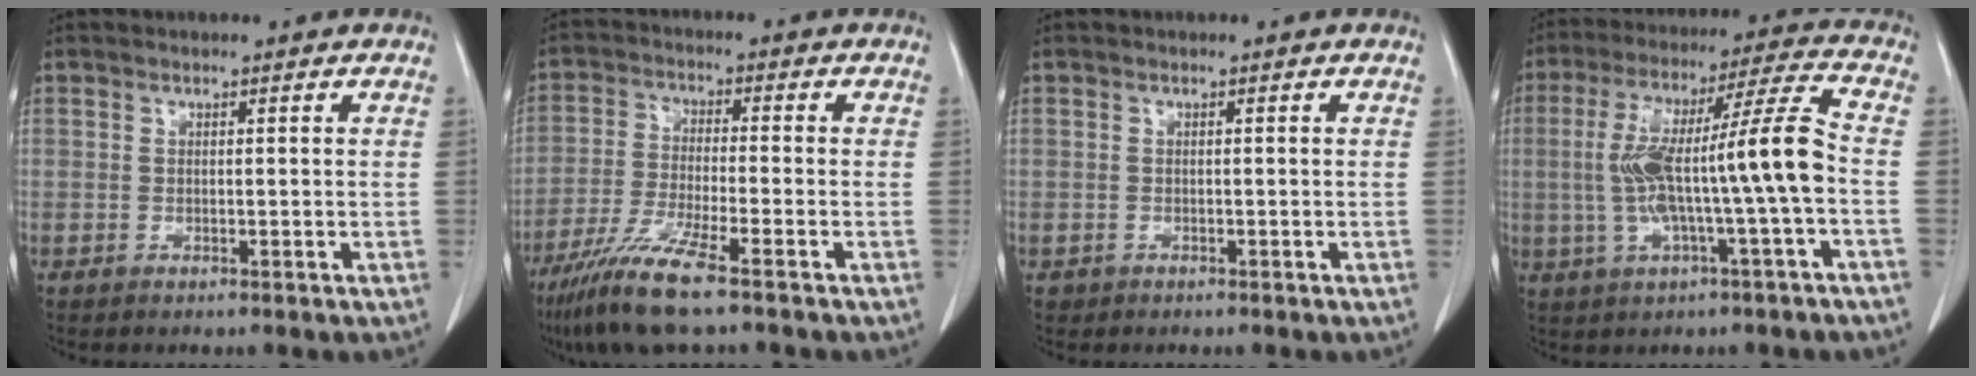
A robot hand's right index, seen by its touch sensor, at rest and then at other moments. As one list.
[{"total": 9.6, "force": [-6.7, -0.1, 7.0], "torque": [-0.143, -0.029, -0.127]}, {"total": 0.6, "force": [-0.3, 0.5, 0.0], "torque": [-0.007, 0.003, -0.006]}, {"total": 14.3, "force": [-1.4, 0.0, 14.2], "torque": [-0.261, 0.031, -0.023]}]